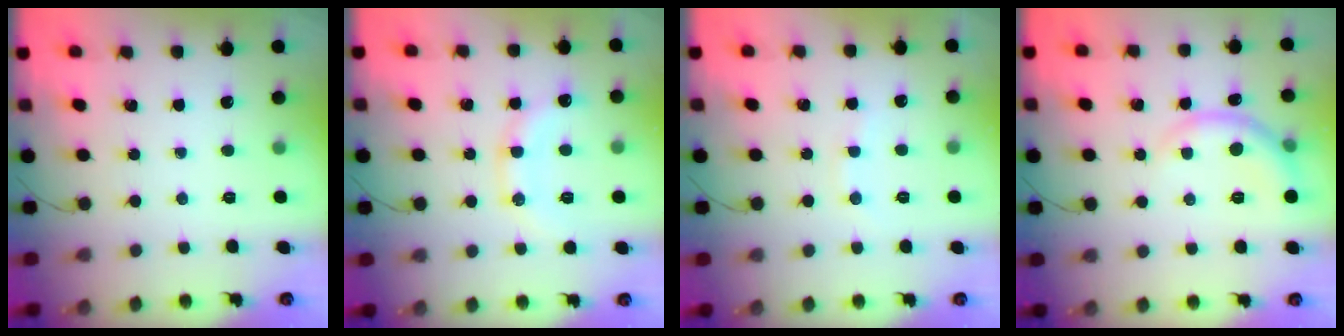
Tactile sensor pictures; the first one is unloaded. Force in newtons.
{"total": 12.5, "press": 12.4, "slide": 1.0}
{"total": 6.0, "press": 5.9, "slide": 1.3}
{"total": 6.5, "press": 6.4, "slide": 0.9}